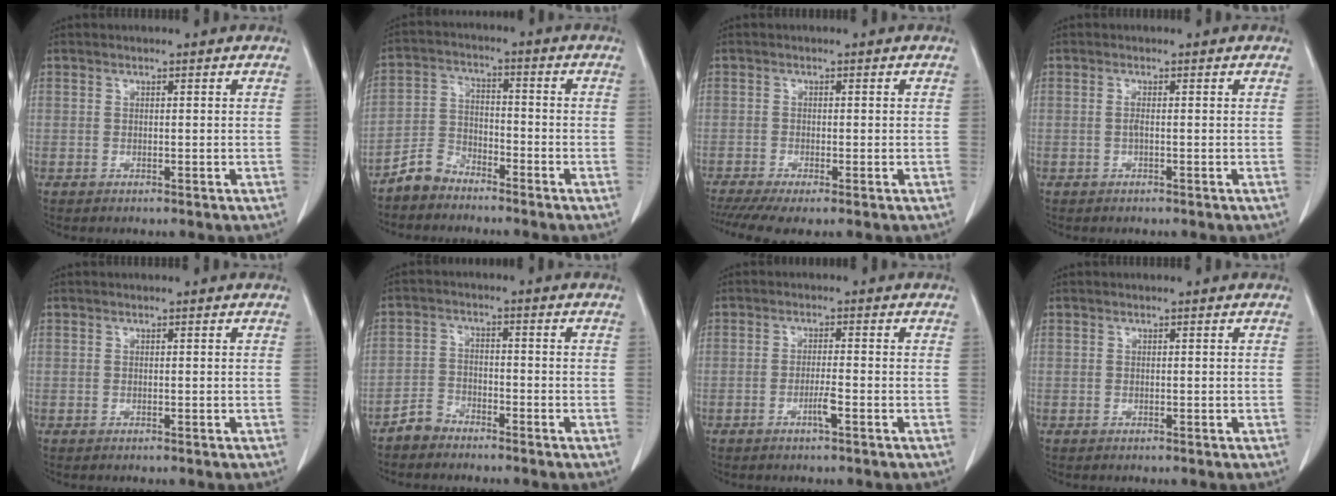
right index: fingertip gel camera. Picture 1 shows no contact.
{"total": 5.4, "force": [-4.6, 2.6, 0.6], "torque": [-0.011, 0.000, -0.096]}
{"total": 5.5, "force": [-3.9, 0.7, 3.9], "torque": [-0.067, -0.011, -0.068]}
{"total": 0.8, "force": [-0.2, -0.1, 0.8], "torque": [-0.020, -0.001, -0.004]}
{"total": 0.0}
{"total": 3.5, "force": [-3.0, 1.7, 0.2], "torque": [-0.006, 0.004, -0.060]}
{"total": 2.5, "force": [-1.2, -0.1, 2.2], "torque": [-0.042, -0.002, -0.024]}
{"total": 0.0}